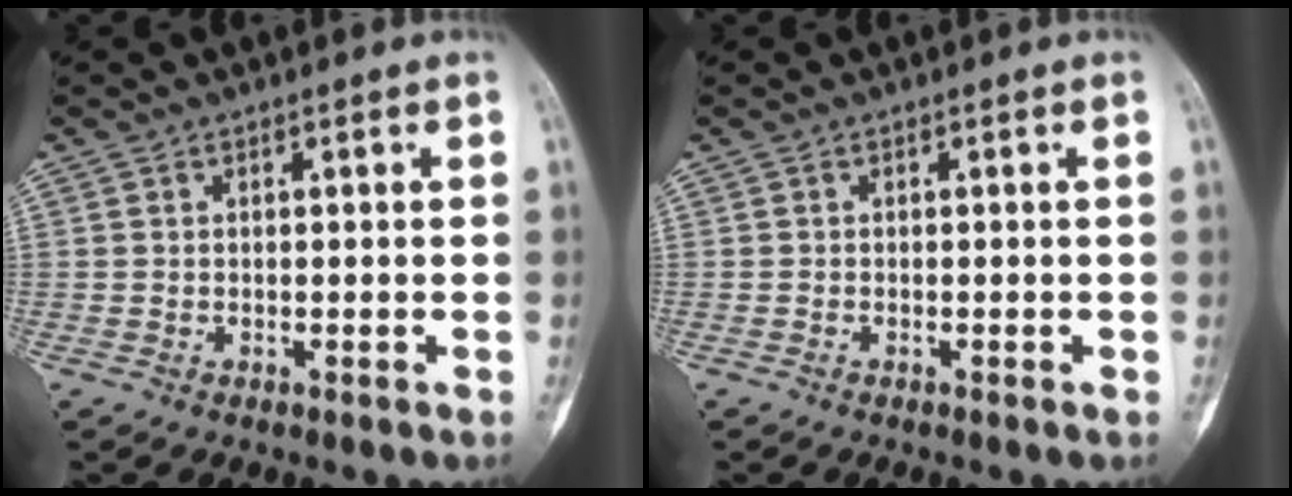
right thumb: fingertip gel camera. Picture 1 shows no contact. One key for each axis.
{"total": 0.0}